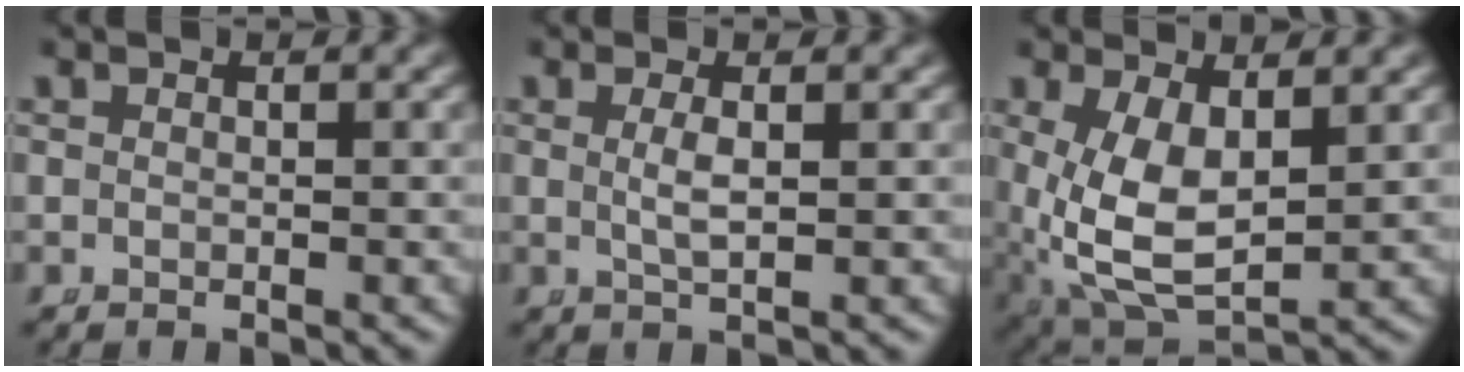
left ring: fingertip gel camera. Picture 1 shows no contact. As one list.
[{"total": 1.8, "force": [0.2, 0.0, 1.8], "torque": [-0.042, -0.011, 0.012]}, {"total": 8.4, "force": [-0.6, 5.5, 6.3], "torque": [-0.152, -0.055, 0.021]}]